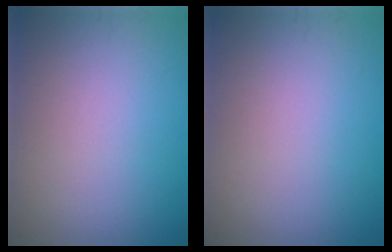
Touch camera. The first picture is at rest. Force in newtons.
{"total": 0.0}